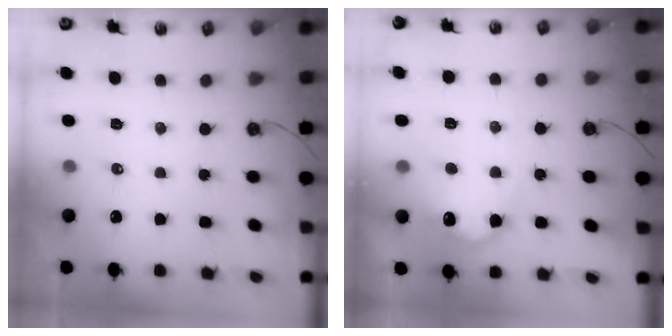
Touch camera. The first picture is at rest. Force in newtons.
{"total": 11.7, "press": 11.7, "slide": 0.5}